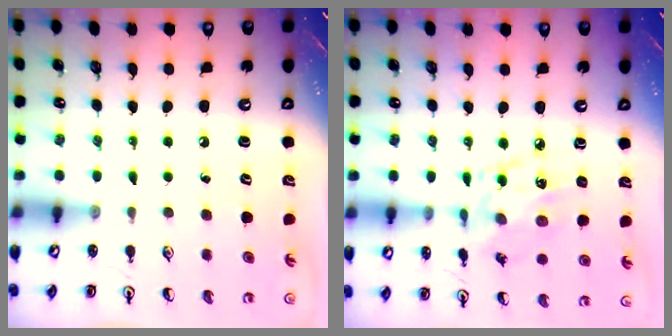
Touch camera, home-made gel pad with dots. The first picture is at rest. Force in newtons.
{"total": 8.8, "press": 8.8, "slide": 0.5}